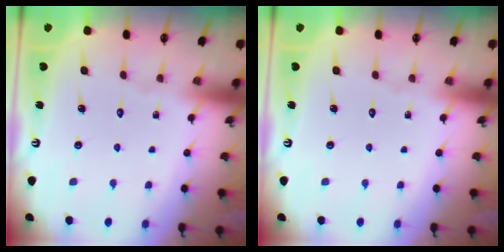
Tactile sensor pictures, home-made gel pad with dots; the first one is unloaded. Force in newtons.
{"total": 0.0}